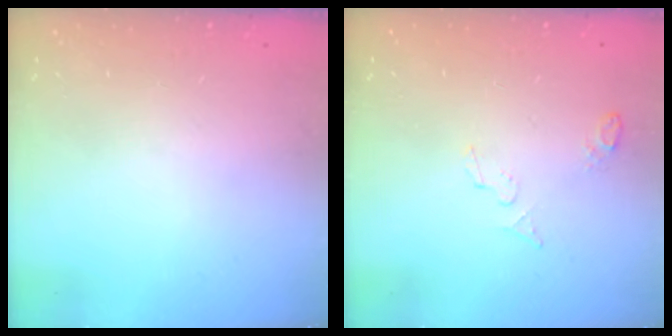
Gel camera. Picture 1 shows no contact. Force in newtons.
{"total": 4.7, "press": 4.6, "slide": 1.2}